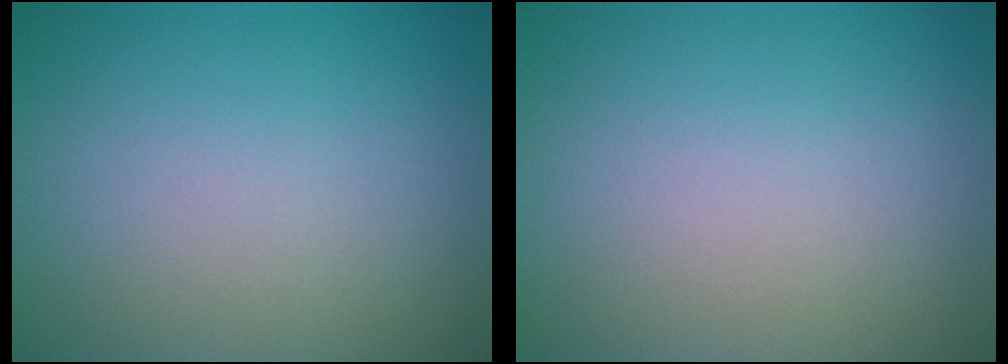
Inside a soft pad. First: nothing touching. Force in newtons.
{"total": 0.0}